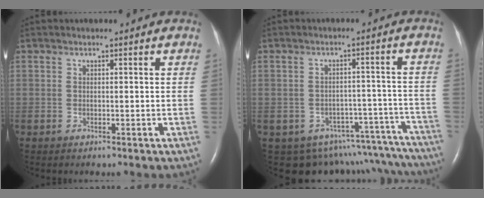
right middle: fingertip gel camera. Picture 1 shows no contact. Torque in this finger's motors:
{"motor_torque": [-0.24, -0.41, 0.00, 0.00]}